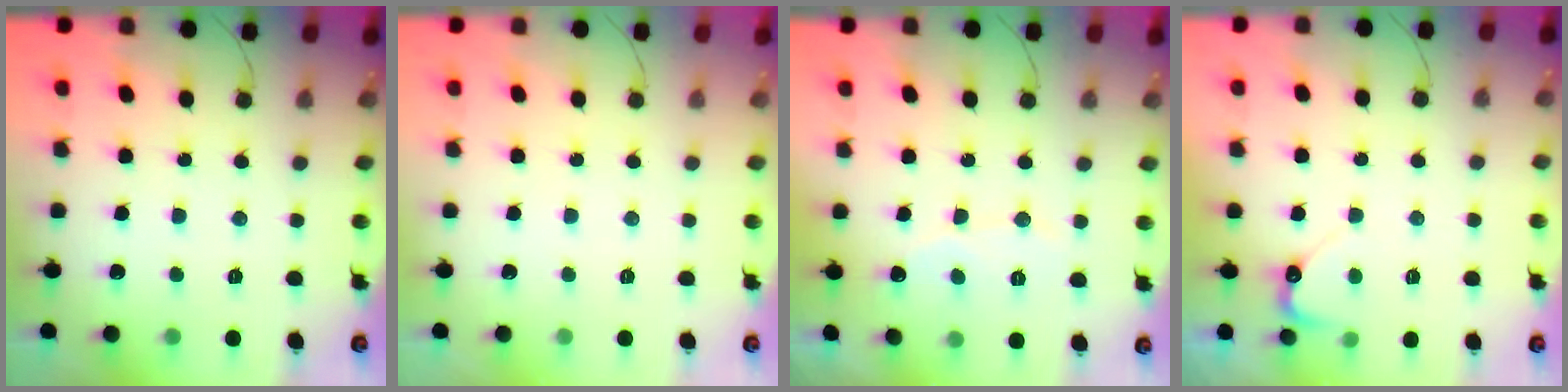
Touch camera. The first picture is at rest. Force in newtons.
{"total": 0.0}
{"total": 5.4, "press": 5.4, "slide": 0.4}
{"total": 3.4, "press": 3.4, "slide": 0.3}